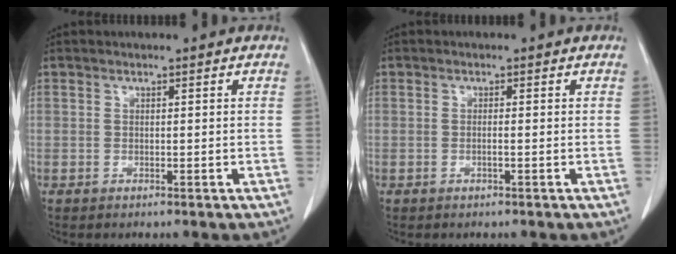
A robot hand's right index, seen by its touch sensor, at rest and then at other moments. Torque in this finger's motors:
{"motor_torque": [-0.22, 0.12, -0.08, -0.01]}